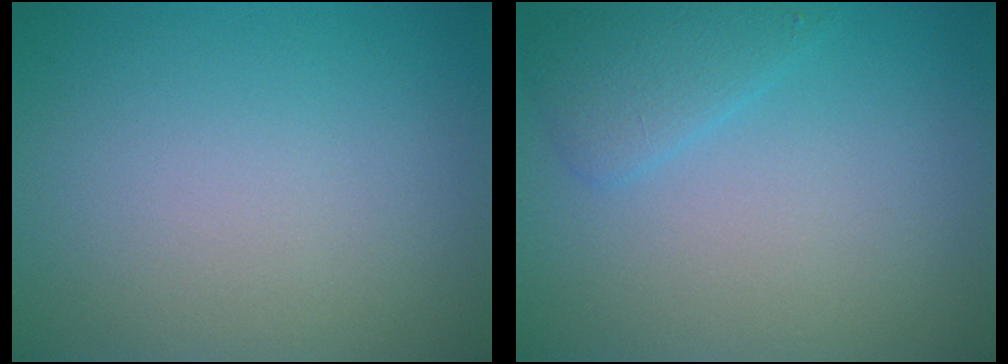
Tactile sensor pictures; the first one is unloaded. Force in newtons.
{"total": 2.1, "press": 2.0, "slide": 0.2}